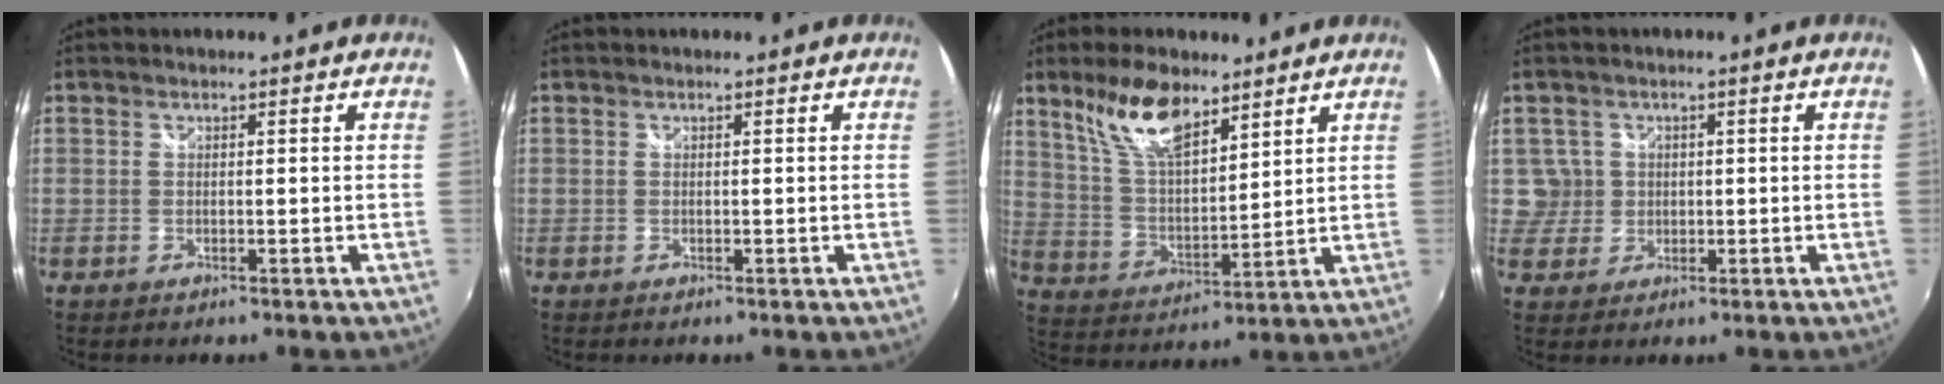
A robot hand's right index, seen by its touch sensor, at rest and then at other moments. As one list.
[{"total": 0.0}, {"total": 12.4, "force": [8.5, 4.8, 7.7], "torque": [-0.146, 0.012, 0.168]}, {"total": 3.9, "force": [0.5, 3.9, 0.0], "torque": [0.015, 0.016, 0.009]}]